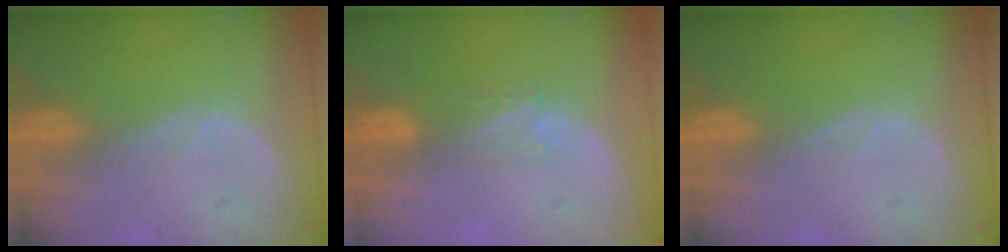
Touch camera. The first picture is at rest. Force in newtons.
{"total": 2.8, "press": 2.1, "slide": 1.7}
{"total": 0.0}